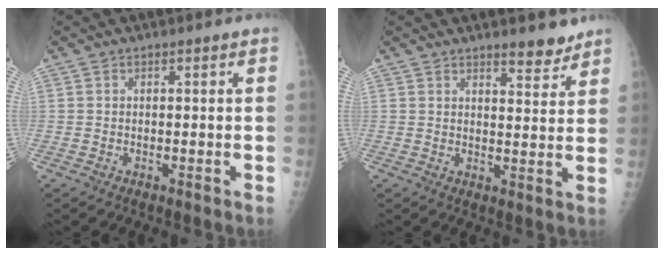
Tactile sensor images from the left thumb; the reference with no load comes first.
{"total": 4.7, "force": [4.0, 1.4, 2.2], "torque": [-0.015, -0.031, 0.056]}